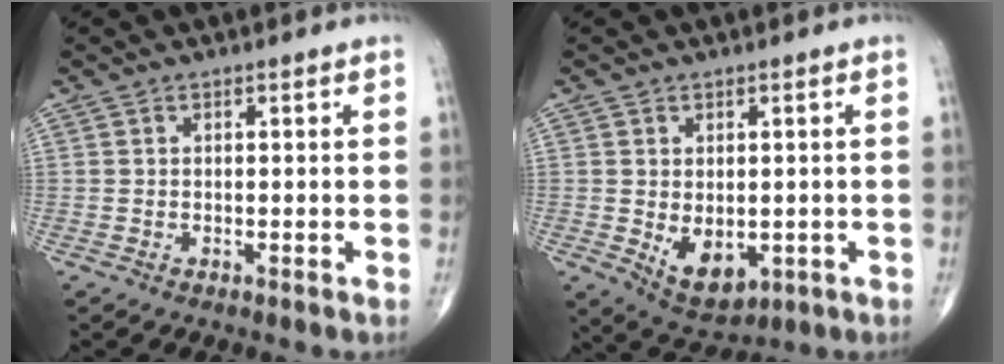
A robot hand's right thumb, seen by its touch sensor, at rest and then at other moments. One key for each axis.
{"total": 7.6, "fx": -1.3, "fy": 4.8, "fz": 5.8, "tx": -0.069, "ty": -0.012, "tz": -0.001}